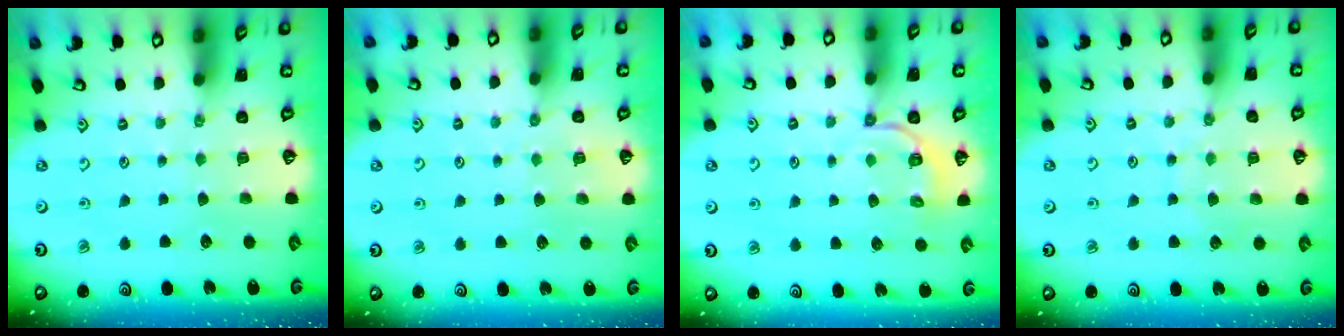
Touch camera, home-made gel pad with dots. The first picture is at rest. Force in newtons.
{"total": 3.4, "press": 3.3, "slide": 0.5}
{"total": 4.2, "press": 3.8, "slide": 1.8}
{"total": 7.1, "press": 7.1, "slide": 0.5}